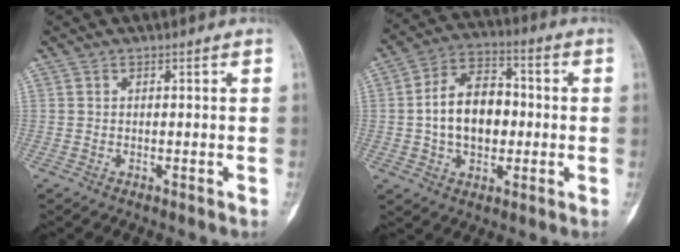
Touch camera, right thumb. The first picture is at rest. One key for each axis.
{"total": 13.2, "fx": -0.4, "fy": 8.8, "fz": 9.8, "tx": -0.142, "ty": 0.027, "tz": -0.013}